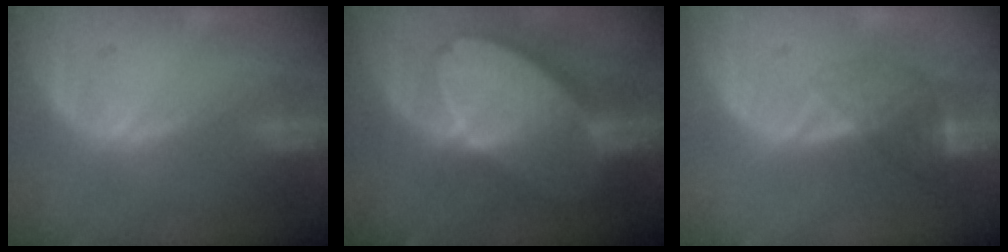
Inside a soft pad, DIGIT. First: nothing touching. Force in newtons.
{"total": 10.3, "press": 9.0, "slide": 5.0}
{"total": 4.4, "press": 3.8, "slide": 2.1}